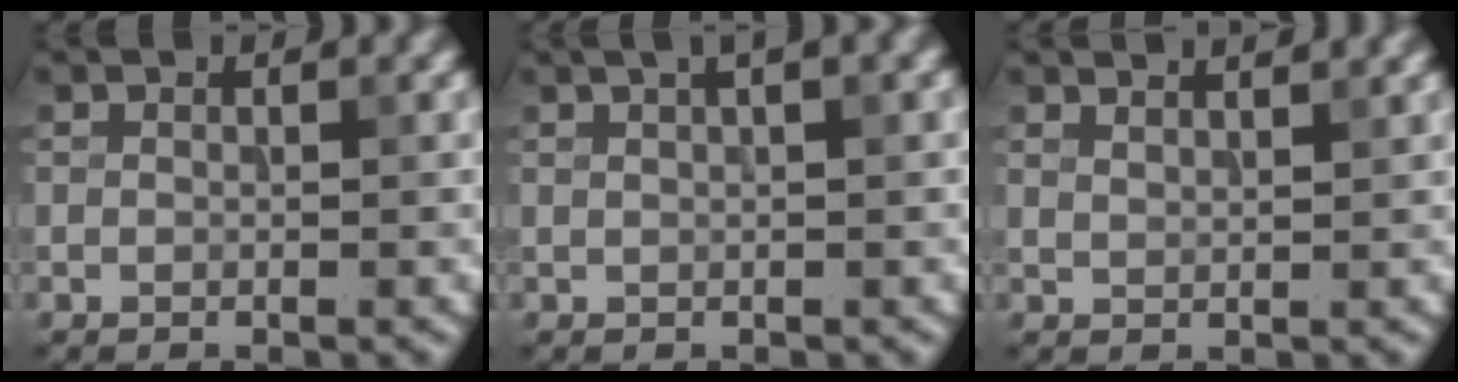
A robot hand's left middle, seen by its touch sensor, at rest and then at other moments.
{"total": 4.0, "force": [2.1, 1.5, 3.1], "torque": [-0.027, 0.009, 0.017]}
{"total": 3.1, "force": [2.7, 0.9, 1.3], "torque": [-0.004, 0.016, 0.019]}